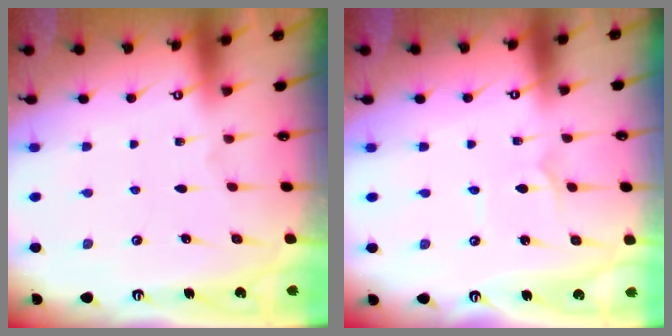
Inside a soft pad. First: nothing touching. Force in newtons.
{"total": 1.7, "press": 1.7, "slide": 0.1}